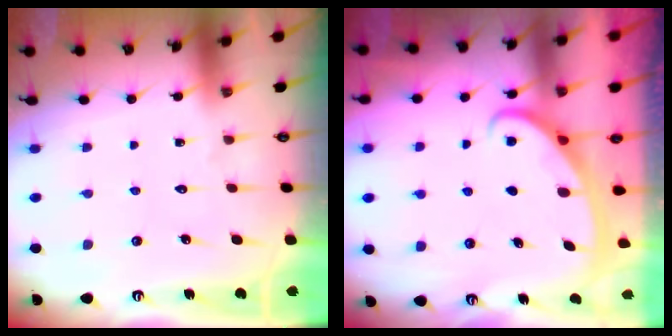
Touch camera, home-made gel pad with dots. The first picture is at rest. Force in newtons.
{"total": 2.9, "press": 2.9, "slide": 0.3}